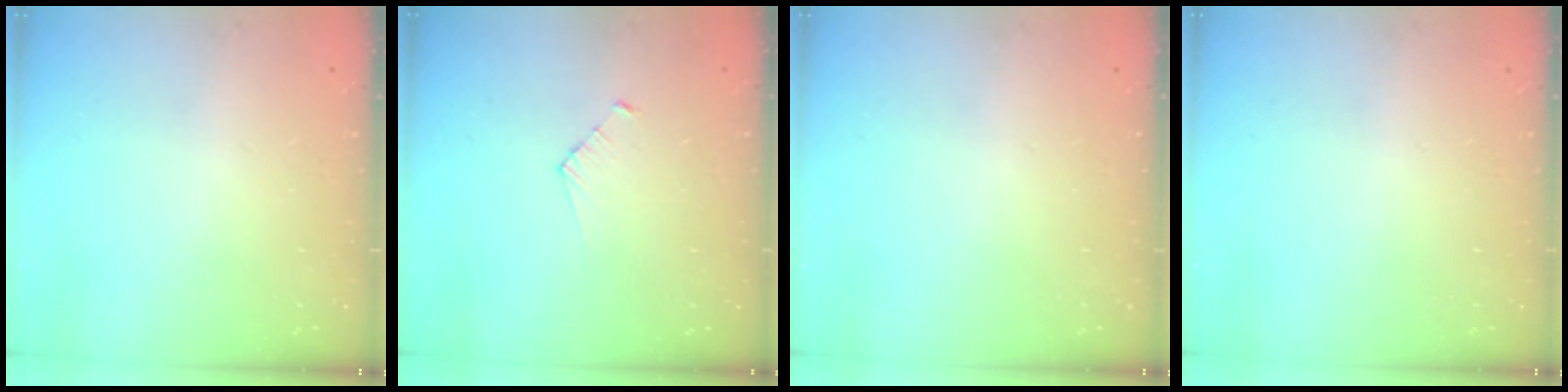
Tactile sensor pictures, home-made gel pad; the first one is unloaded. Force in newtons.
{"total": 3.2, "press": 3.2, "slide": 0.3}
{"total": 0.0}
{"total": 0.0}